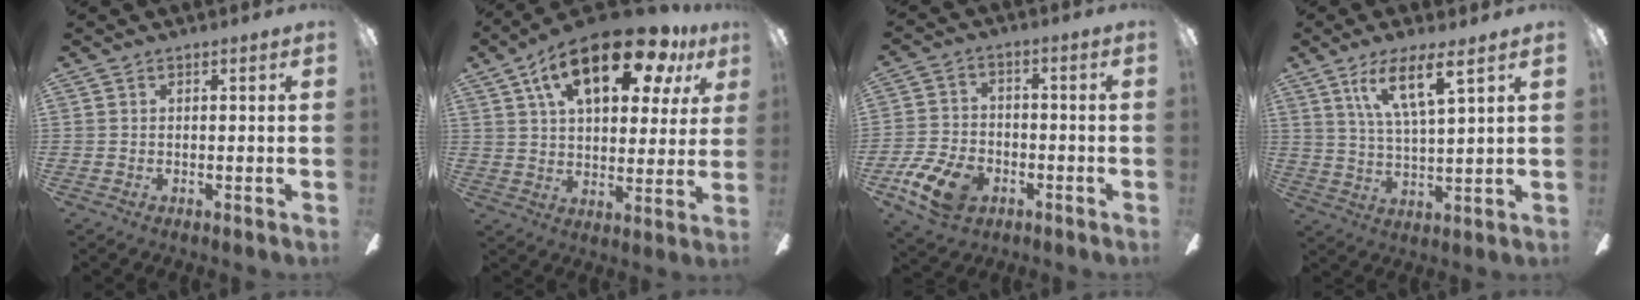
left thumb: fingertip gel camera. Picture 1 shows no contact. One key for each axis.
{"total": 21.7, "fx": 11.0, "fy": 9.8, "fz": 15.9, "tx": -0.247, "ty": -0.030, "tz": 0.178}
{"total": 11.5, "fx": -5.9, "fy": 7.3, "fz": 6.8, "tx": -0.151, "ty": 0.030, "tz": -0.108}
{"total": 11.2, "fx": 6.9, "fy": 2.3, "fz": 8.5, "tx": -0.163, "ty": -0.021, "tz": 0.118}